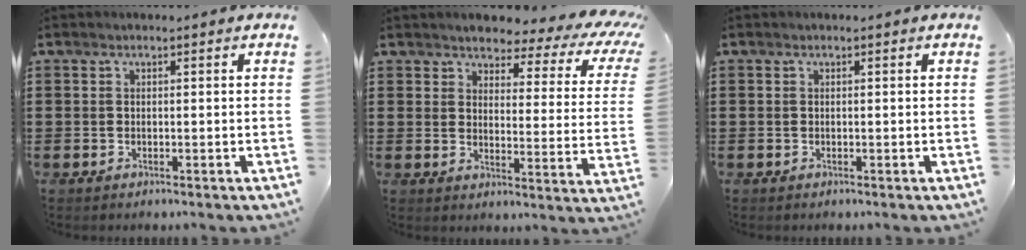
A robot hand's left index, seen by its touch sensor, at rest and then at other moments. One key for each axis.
{"total": 4.0, "fx": 3.5, "fy": 0.8, "fz": 1.7, "tx": -0.042, "ty": -0.030, "tz": 0.049}
{"total": 0.0}